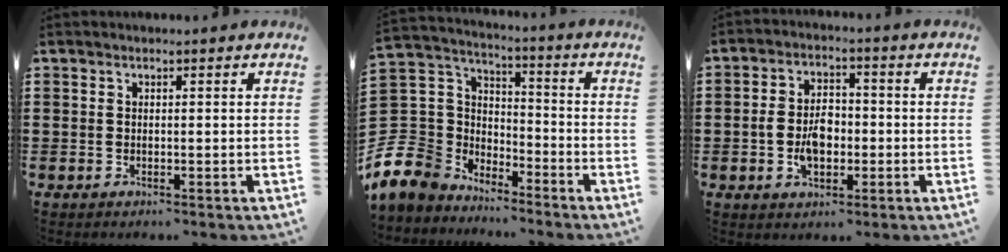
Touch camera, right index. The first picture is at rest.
{"total": 8.8, "force": [-4.9, 7.3, 0.7], "torque": [-0.082, -0.005, -0.101]}
{"total": 5.7, "force": [-1.1, 3.8, 4.0], "torque": [-0.083, 0.005, -0.027]}